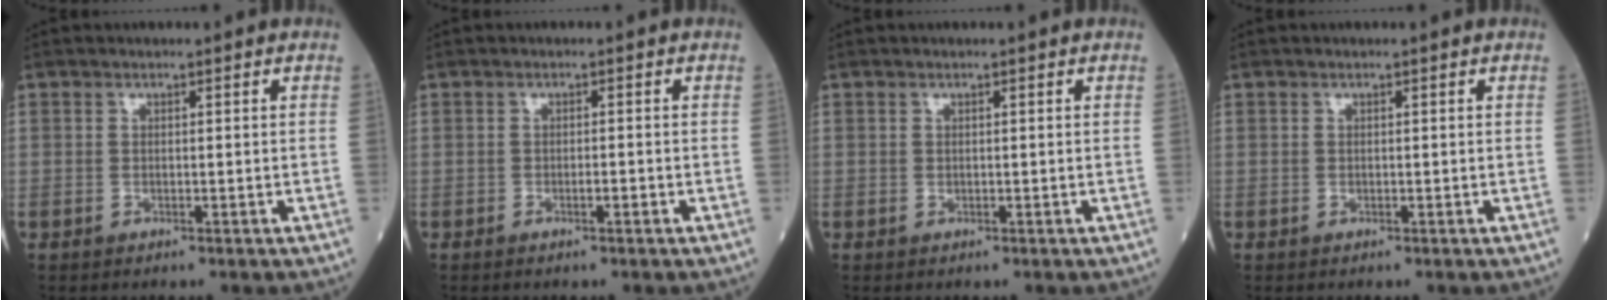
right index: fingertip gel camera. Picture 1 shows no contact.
{"total": 1.2, "force": [-0.5, 0.2, 1.1], "torque": [-0.021, -0.001, -0.008]}
{"total": 0.0}
{"total": 0.0}